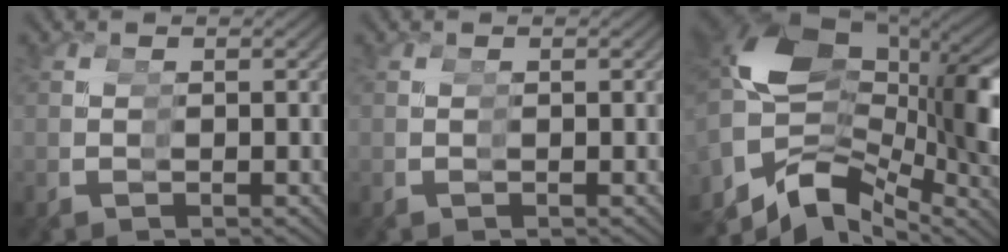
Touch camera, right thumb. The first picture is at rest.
{"total": 0.0}
{"total": 19.4, "force": [2.4, 12.3, 14.9], "torque": [-0.252, -0.005, 0.044]}